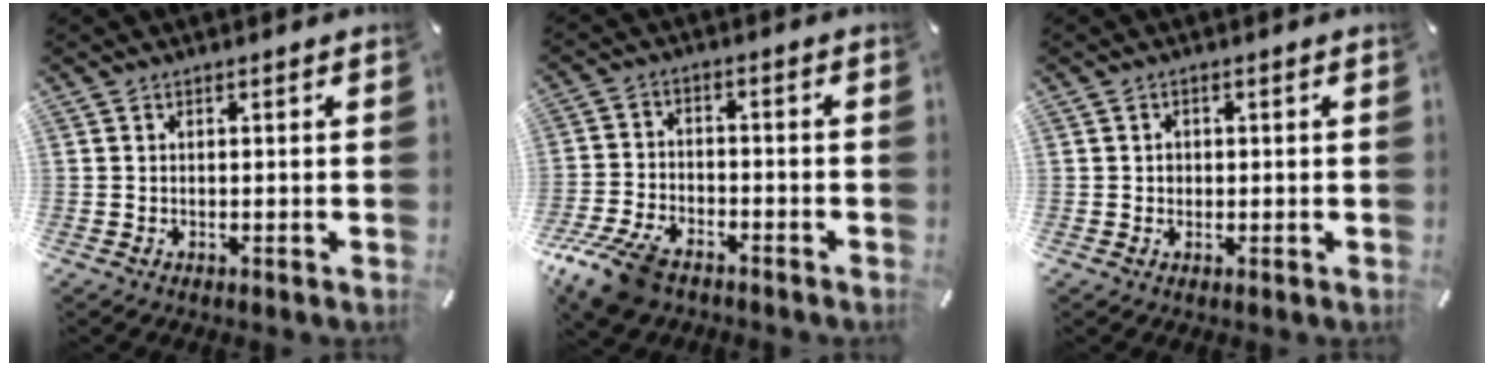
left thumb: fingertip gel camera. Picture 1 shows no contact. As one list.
[{"total": 9.8, "force": [-6.9, 4.8, 4.9], "torque": [-0.106, 0.029, -0.130]}, {"total": 1.4, "force": [-0.1, 1.3, 0.5], "torque": [-0.011, 0.006, -0.004]}]